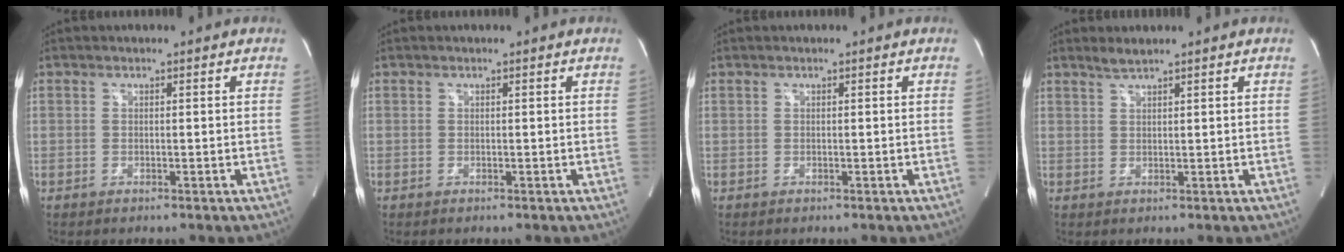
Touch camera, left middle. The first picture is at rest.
{"total": 0.0}
{"total": 0.0}
{"total": 1.7, "force": [1.5, -0.2, 0.7], "torque": [-0.018, 0.002, 0.033]}